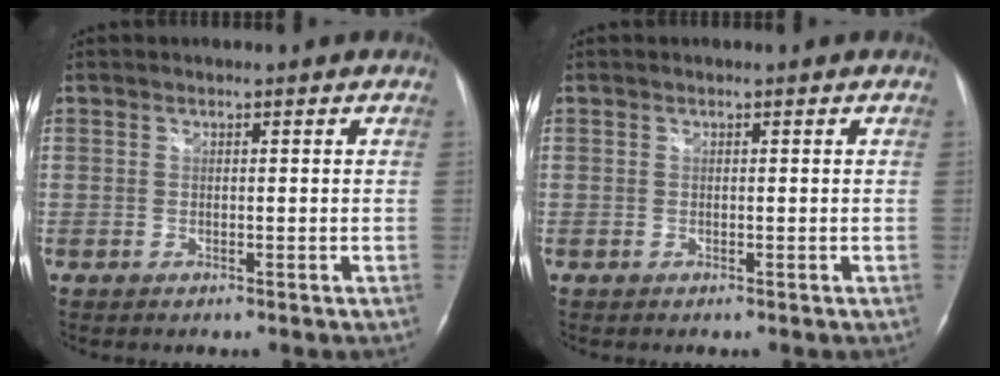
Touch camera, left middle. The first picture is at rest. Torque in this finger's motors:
{"motor_torque": [-0.06, -0.05, 0.01, 0.01]}